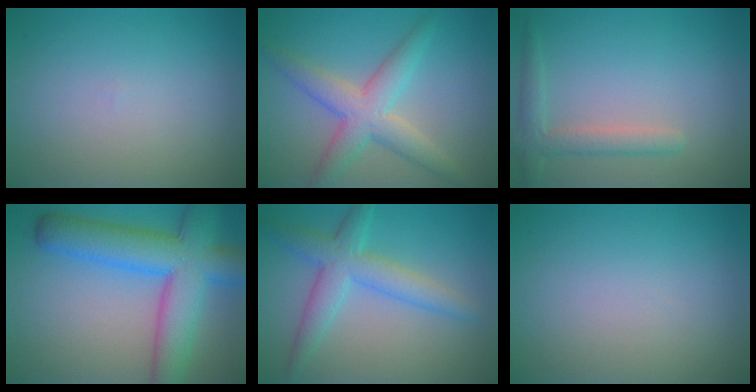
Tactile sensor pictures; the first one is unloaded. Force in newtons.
{"total": 5.0, "press": 5.0, "slide": 0.3}
{"total": 2.6, "press": 2.5, "slide": 0.2}
{"total": 9.7, "press": 9.7, "slide": 0.5}
{"total": 4.4, "press": 4.4, "slide": 0.1}
{"total": 0.0}